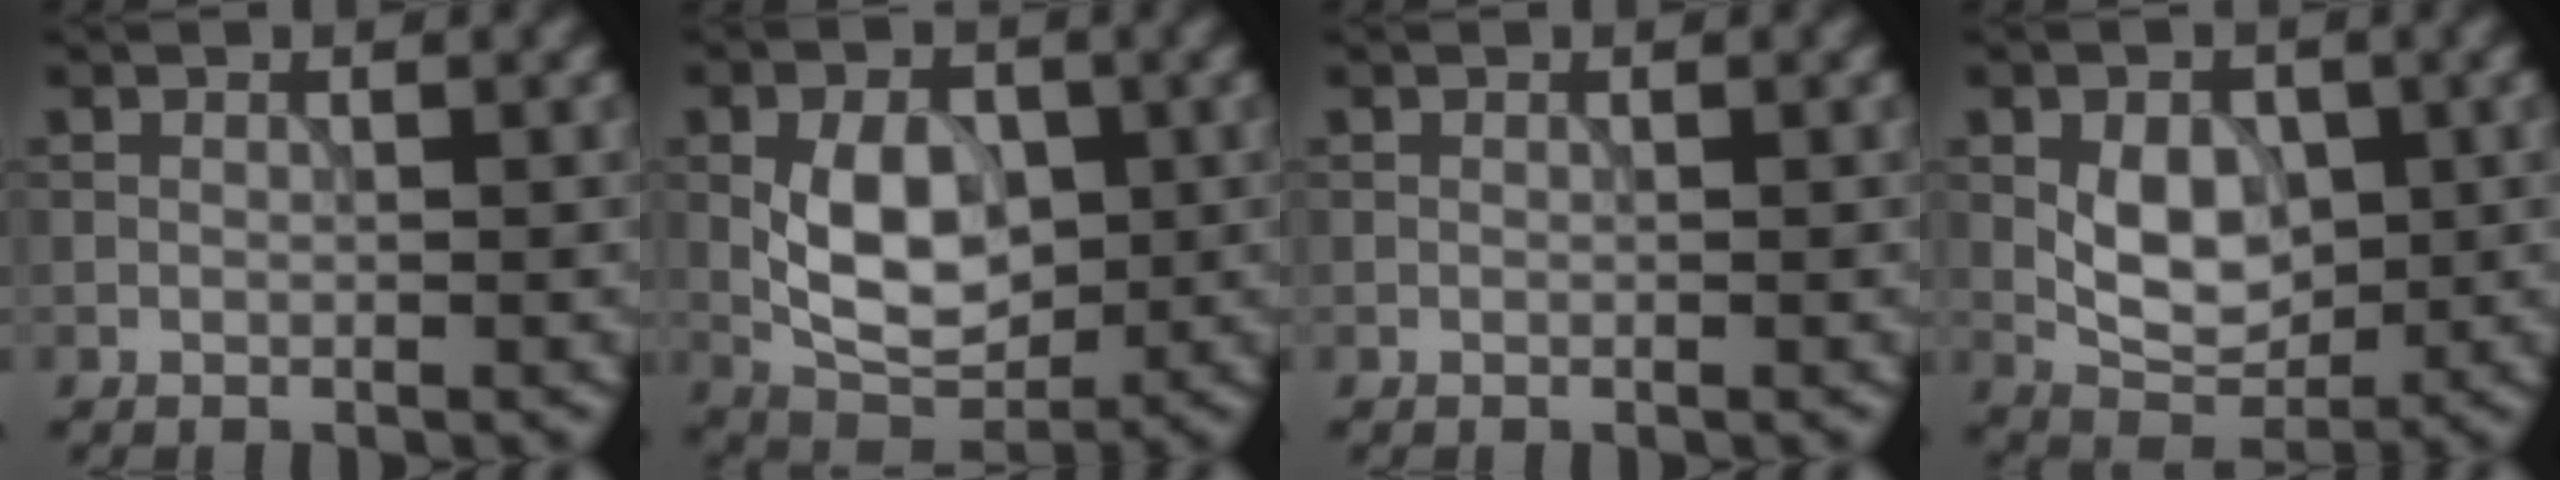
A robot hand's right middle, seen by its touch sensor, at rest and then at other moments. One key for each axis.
{"total": 6.4, "fx": -0.2, "fy": 4.0, "fz": 5.0, "tx": -0.094, "ty": -0.004, "tz": -0.006}
{"total": 0.0}
{"total": 4.8, "fx": 0.0, "fy": 3.2, "fz": 3.6, "tx": -0.059, "ty": -0.004, "tz": 0.000}